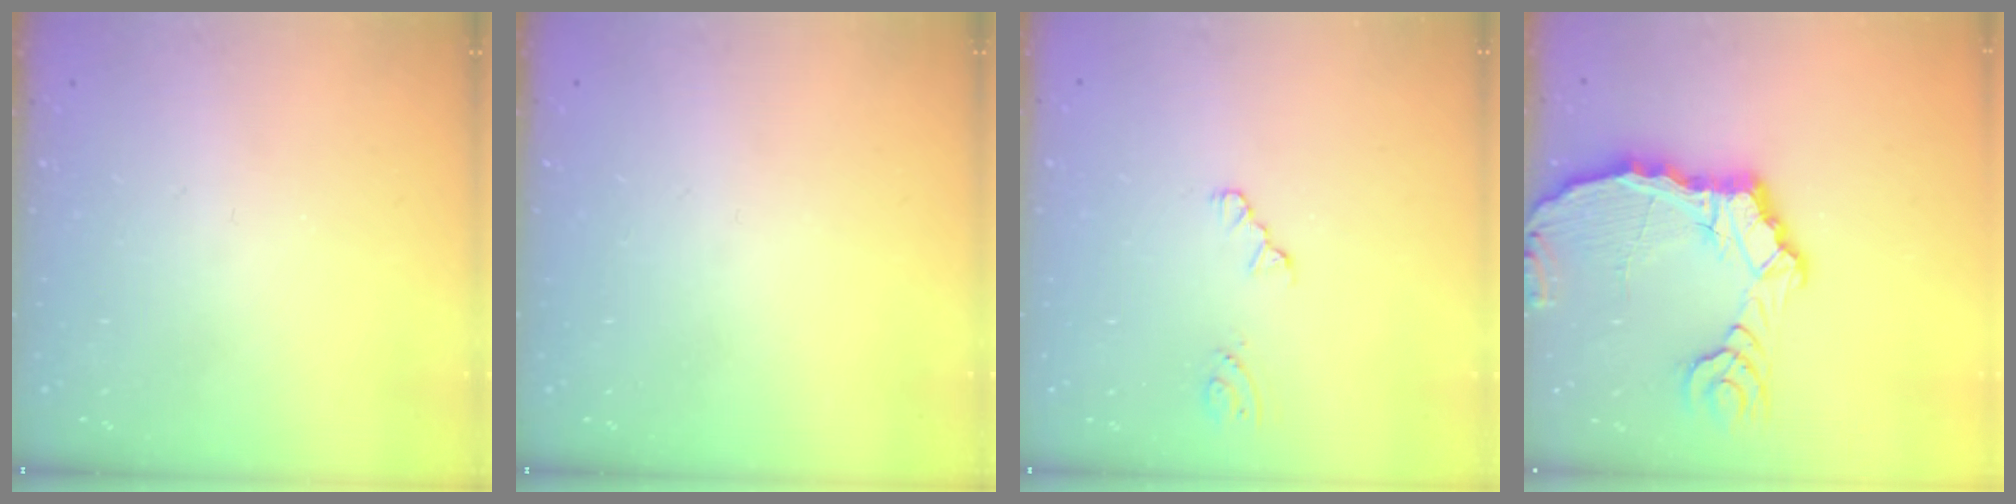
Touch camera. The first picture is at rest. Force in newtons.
{"total": 0.0}
{"total": 1.7, "press": 1.7, "slide": 0.3}
{"total": 10.7, "press": 10.7, "slide": 1.4}